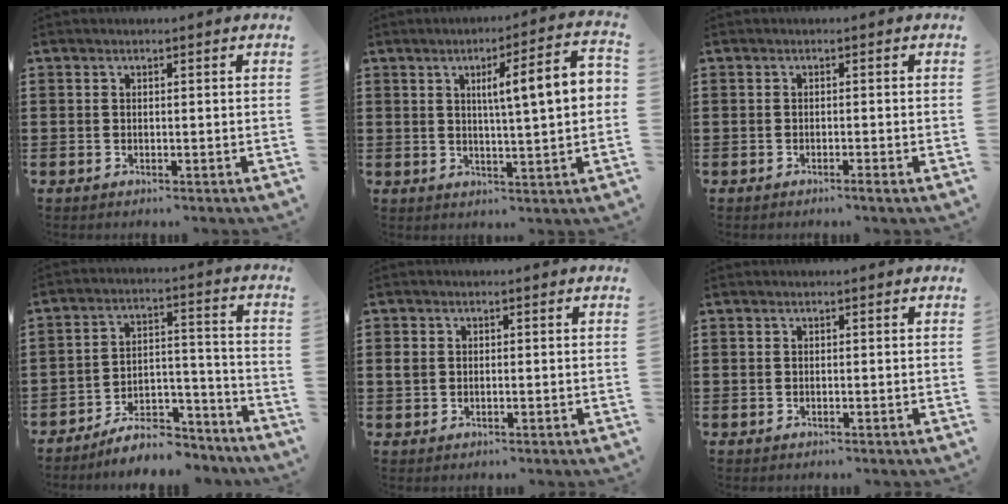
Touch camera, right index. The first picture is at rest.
{"total": 8.4, "force": [1.6, 0.8, 8.2], "torque": [-0.138, -0.006, 0.017]}
{"total": 0.9, "force": [-0.6, -0.1, 0.6], "torque": [-0.011, -0.004, -0.012]}
{"total": 7.6, "force": [-6.8, 2.2, 2.7], "torque": [-0.040, 0.024, -0.126]}
{"total": 1.5, "force": [0.0, 1.2, 0.9], "torque": [-0.028, 0.003, -0.002]}
{"total": 0.0}